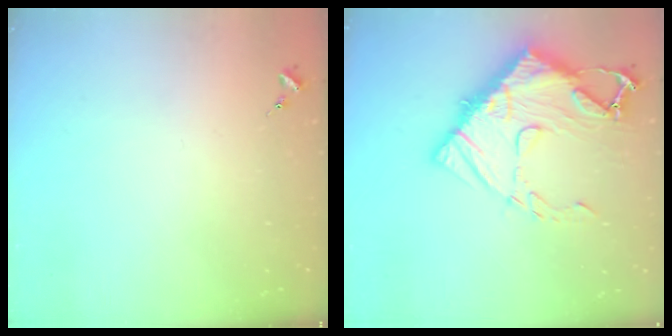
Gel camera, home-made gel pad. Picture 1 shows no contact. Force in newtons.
{"total": 18.3, "press": 18.2, "slide": 2.1}